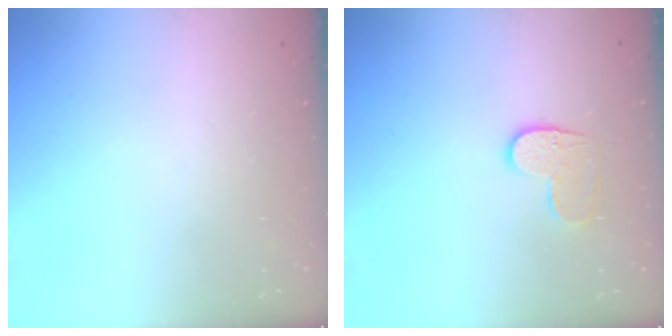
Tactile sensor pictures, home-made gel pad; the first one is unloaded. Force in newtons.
{"total": 7.0, "press": 7.0, "slide": 0.2}